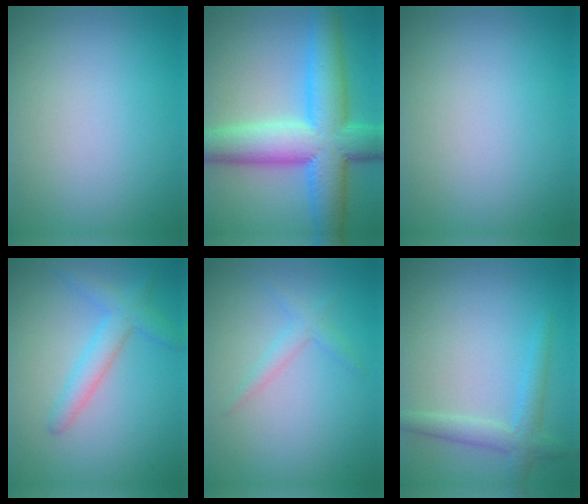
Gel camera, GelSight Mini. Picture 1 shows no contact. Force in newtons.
{"total": 10.7, "press": 10.7, "slide": 0.1}
{"total": 0.0}
{"total": 2.8, "press": 2.8, "slide": 0.1}
{"total": 1.4, "press": 1.4, "slide": 0.0}
{"total": 2.6, "press": 2.6, "slide": 0.1}